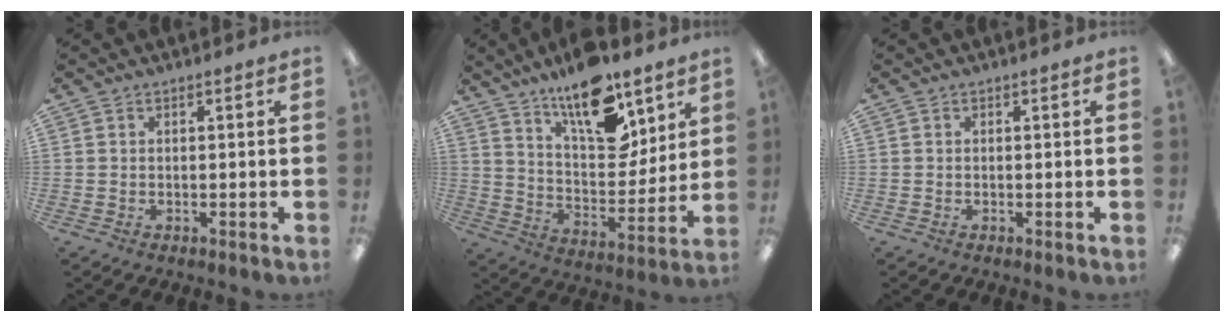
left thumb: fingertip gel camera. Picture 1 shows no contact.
{"total": 16.9, "force": [11.8, 7.2, 9.6], "torque": [-0.154, -0.072, 0.205]}
{"total": 0.0}